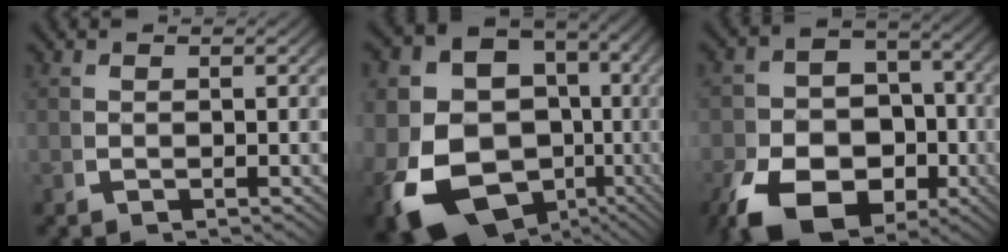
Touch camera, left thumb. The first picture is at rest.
{"total": 21.9, "force": [-2.5, 16.8, 13.9], "torque": [-0.316, -0.084, -0.018]}
{"total": 13.6, "force": [-4.2, 10.2, 7.9], "torque": [-0.162, -0.056, -0.051]}